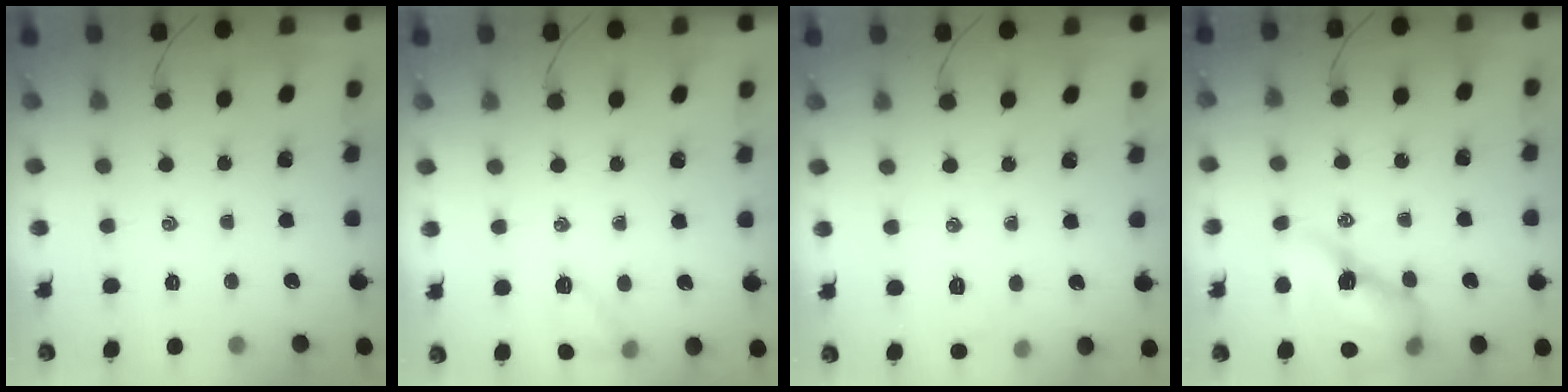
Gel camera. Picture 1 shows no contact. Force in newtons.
{"total": 8.7, "press": 8.5, "slide": 1.8}
{"total": 5.4, "press": 5.3, "slide": 1.3}
{"total": 14.5, "press": 13.8, "slide": 4.3}